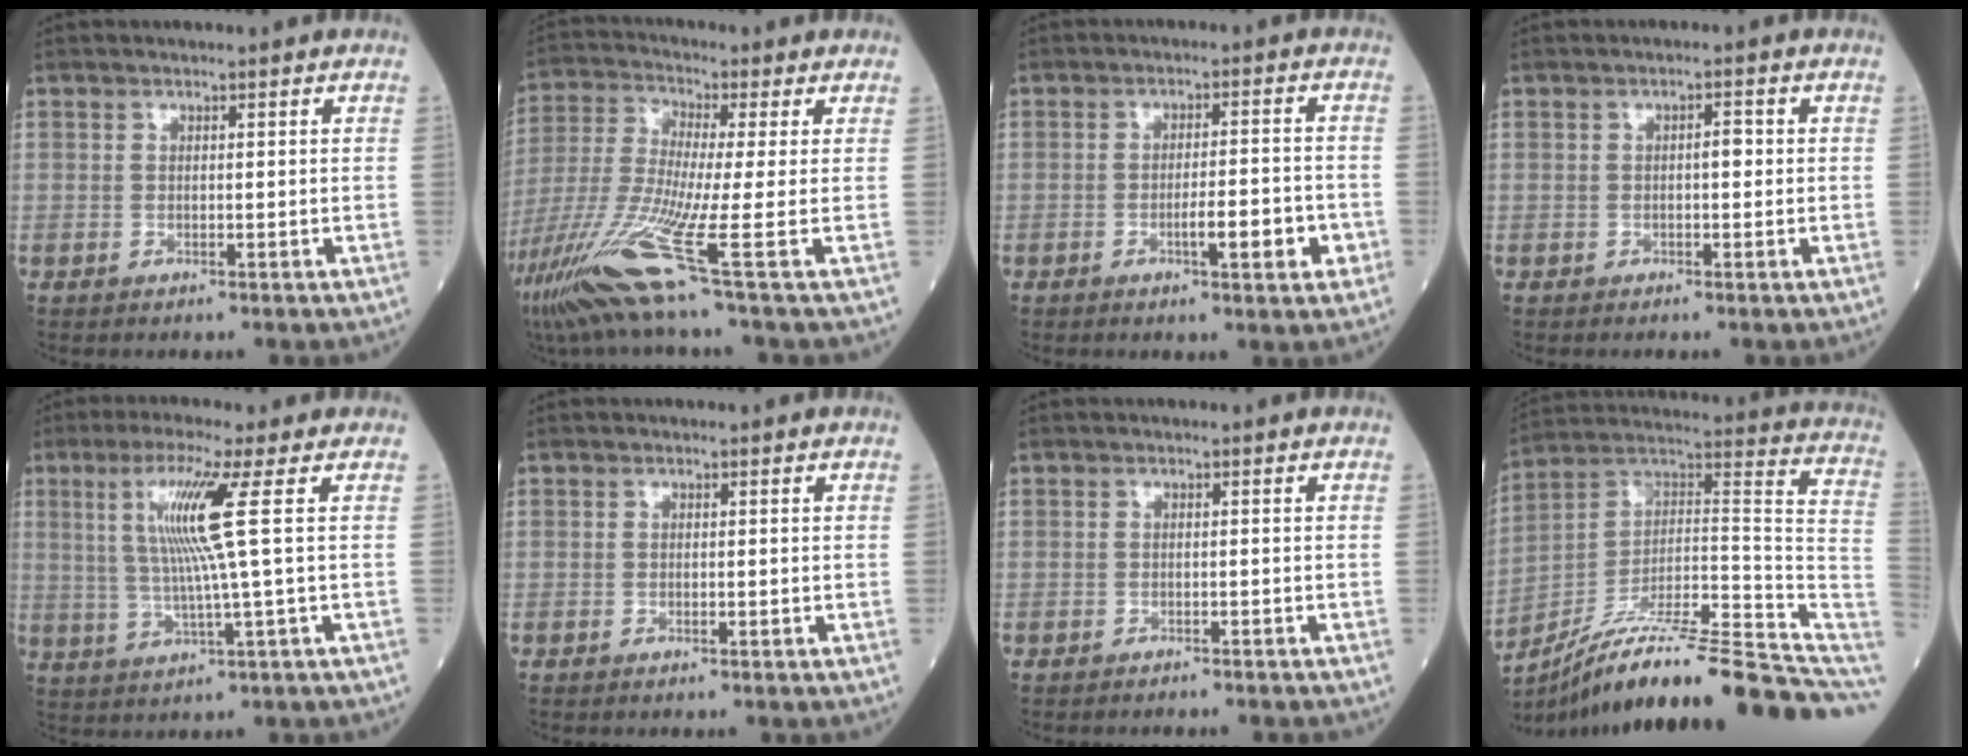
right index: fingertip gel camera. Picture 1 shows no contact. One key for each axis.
{"total": 16.2, "fx": -7.5, "fy": -0.8, "fz": 14.4, "tx": -0.318, "ty": -0.042, "tz": -0.149}
{"total": 6.4, "fx": -2.3, "fy": 1.0, "fz": 5.9, "tx": -0.087, "ty": 0.001, "tz": -0.031}
{"total": 1.7, "fx": 0.0, "fy": 0.6, "fz": 1.5, "tx": -0.022, "ty": 0.004, "tz": -0.002}
{"total": 8.8, "fx": 2.2, "fy": -1.9, "fz": 8.2, "tx": -0.159, "ty": 0.001, "tz": 0.048}
{"total": 0.7, "fx": -0.2, "fy": 0.1, "fz": 0.7, "tx": -0.011, "ty": -0.002, "tz": -0.002}
{"total": 1.8, "fx": -1.7, "fy": 0.2, "fz": 0.4, "tx": -0.005, "ty": -0.001, "tz": -0.021}
{"total": 25.5, "fx": -20.4, "fy": 2.2, "fz": 15.2, "tx": -0.144, "ty": 0.041, "tz": -0.316}